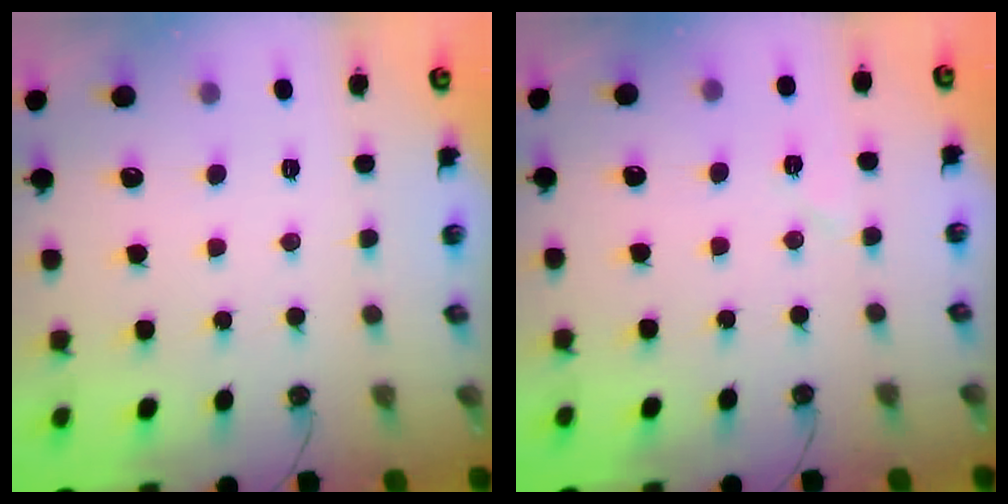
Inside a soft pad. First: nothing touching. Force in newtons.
{"total": 5.2, "press": 4.7, "slide": 2.3}